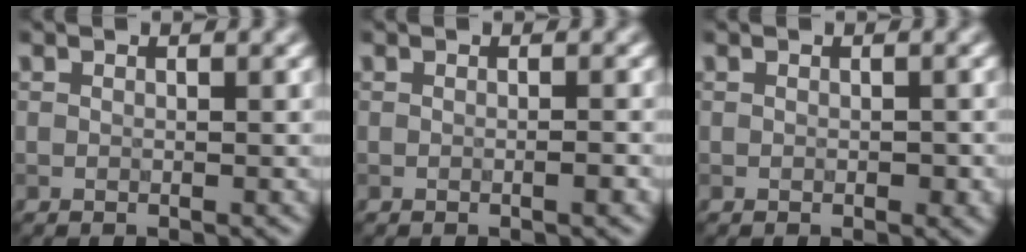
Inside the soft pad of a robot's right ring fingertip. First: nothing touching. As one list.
[{"total": 0.8, "force": [-0.3, 0.0, 0.7], "torque": [-0.011, 0.001, -0.005]}, {"total": 1.0, "force": [-0.1, 0.7, 0.7], "torque": [-0.009, -0.004, -0.001]}]